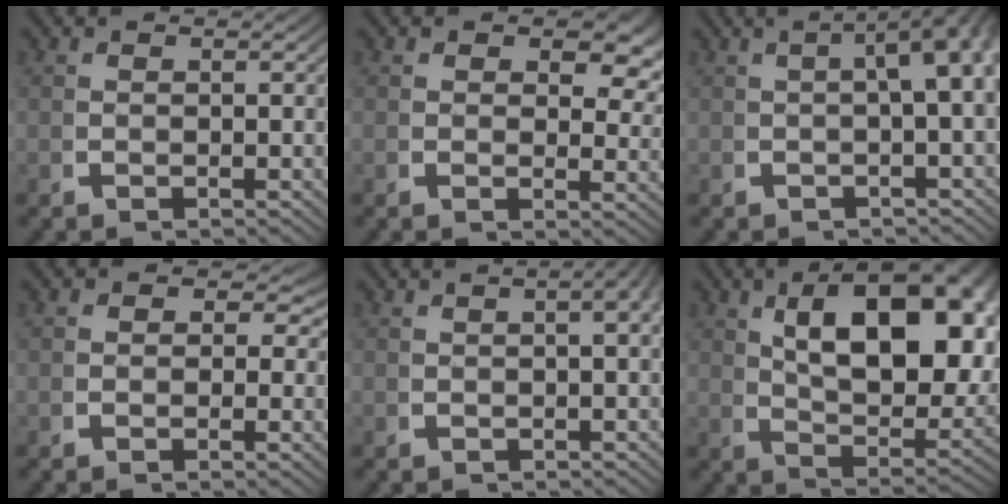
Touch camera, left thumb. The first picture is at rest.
{"total": 3.5, "force": [1.6, 1.8, 2.4], "torque": [-0.022, -0.009, 0.023]}
{"total": 8.8, "force": [1.8, 4.1, 7.5], "torque": [-0.081, 0.033, 0.012]}
{"total": 2.7, "force": [0.2, 2.3, 1.4], "torque": [-0.014, -0.006, -0.005]}
{"total": 7.1, "force": [2.4, 3.7, 5.6], "torque": [-0.036, 0.045, 0.010]}
{"total": 14.2, "force": [2.8, 7.7, 11.6], "torque": [-0.165, -0.012, 0.045]}